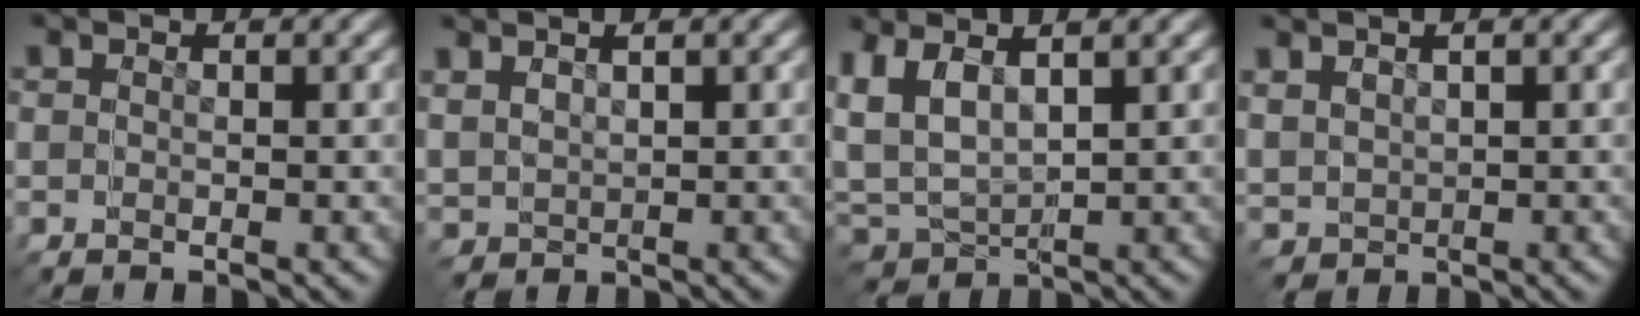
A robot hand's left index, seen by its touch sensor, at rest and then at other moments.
{"total": 2.0, "force": [0.8, 1.6, 0.9], "torque": [-0.002, 0.003, 0.019]}
{"total": 8.8, "force": [1.6, 7.2, 4.7], "torque": [-0.124, -0.015, 0.036]}
{"total": 2.5, "force": [0.9, 2.2, 0.9], "torque": [-0.004, 0.001, 0.020]}